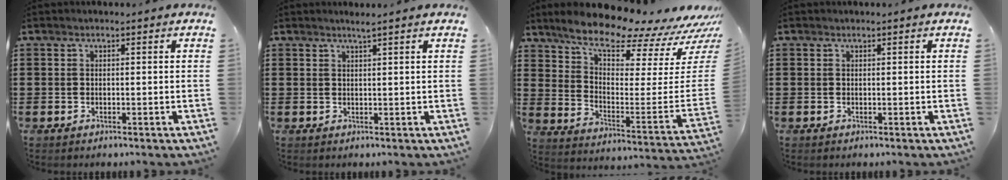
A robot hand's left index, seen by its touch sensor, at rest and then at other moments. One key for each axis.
{"total": 1.4, "fx": 1.2, "fy": -0.3, "fz": 0.6, "tx": -0.012, "ty": -0.001, "tz": 0.023}
{"total": 10.2, "fx": 8.9, "fy": 1.7, "fz": 4.7, "tx": -0.102, "ty": -0.086, "tz": 0.148}
{"total": 0.0}